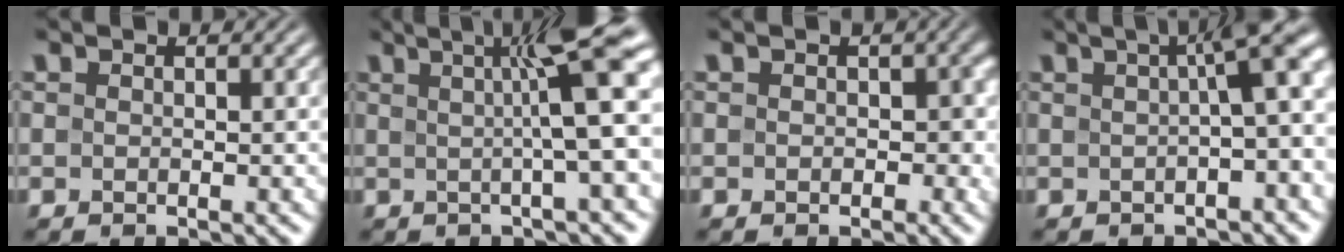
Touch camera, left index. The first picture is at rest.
{"total": 8.7, "force": [1.9, 1.3, 8.4], "torque": [-0.104, 0.018, 0.024]}
{"total": 2.2, "force": [0.0, 1.8, 1.4], "torque": [-0.007, -0.005, -0.002]}
{"total": 7.4, "force": [1.0, 1.9, 7.1], "torque": [-0.067, 0.026, 0.009]}